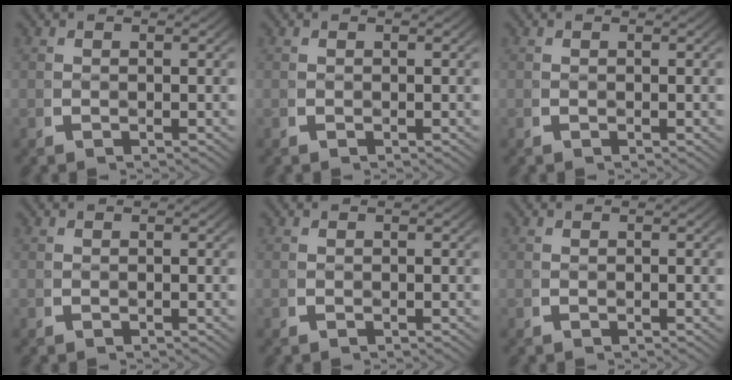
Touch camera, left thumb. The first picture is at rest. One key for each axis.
{"total": 0.0}
{"total": 0.0}
{"total": 0.0}
{"total": 0.0}
{"total": 0.0}